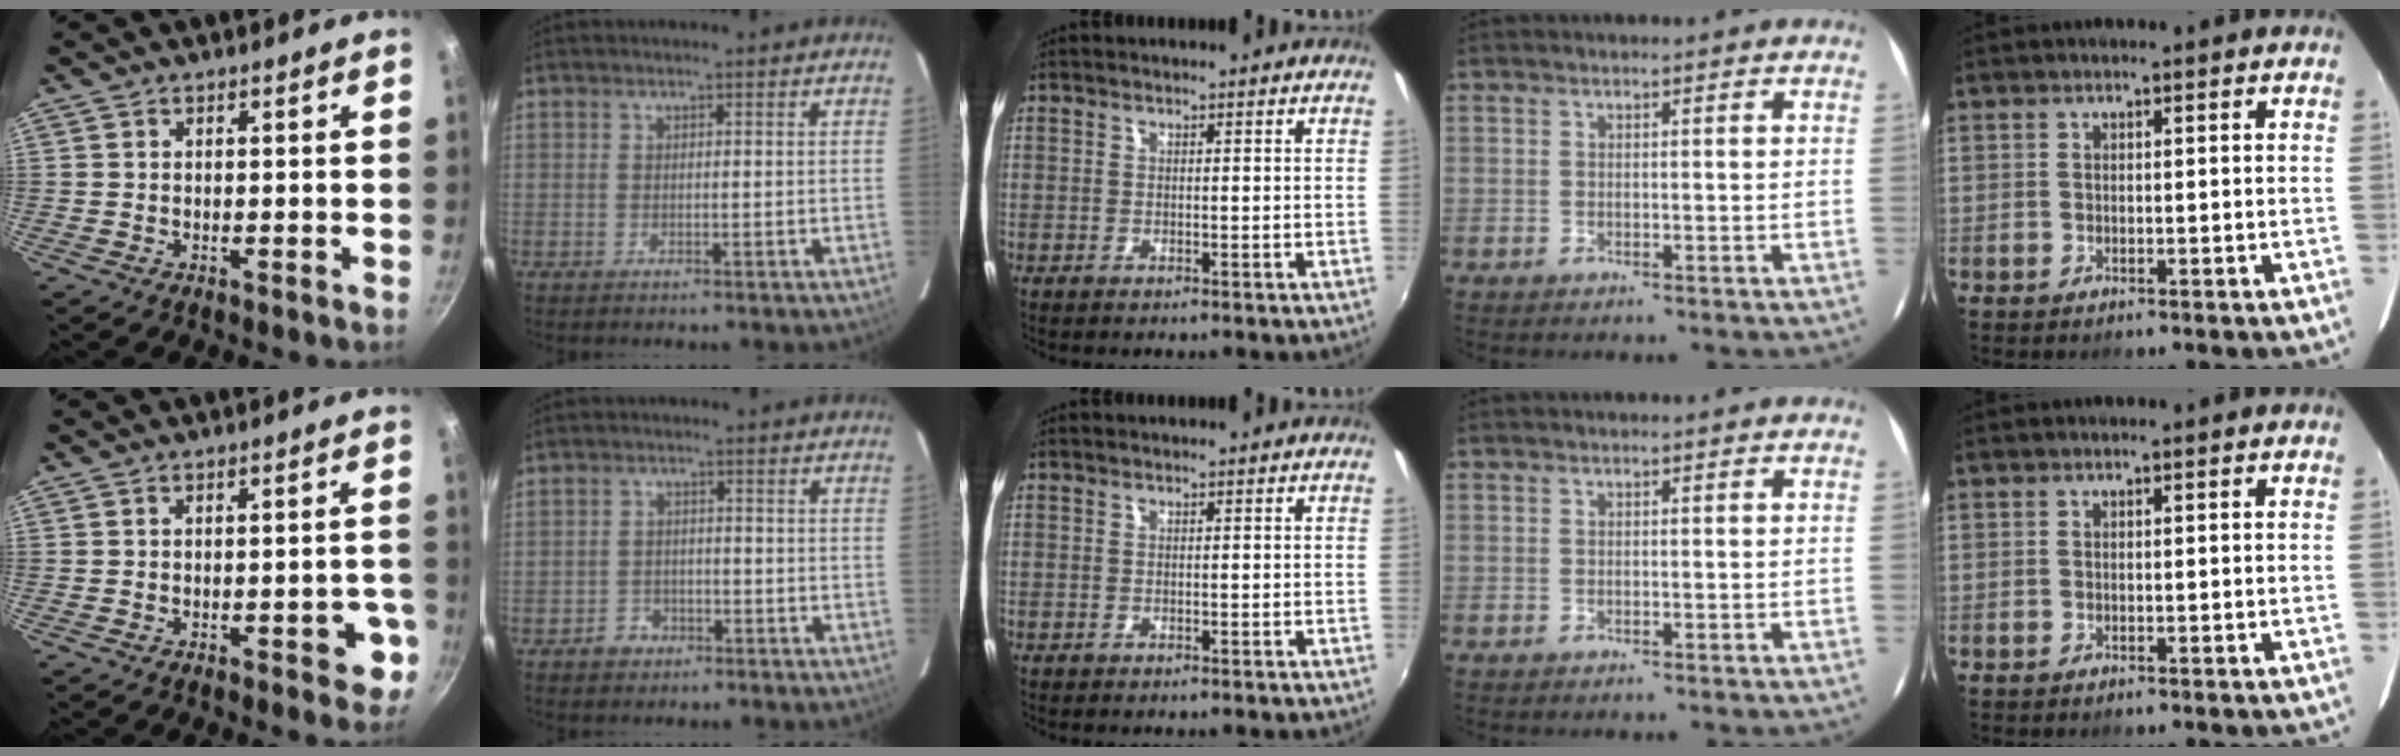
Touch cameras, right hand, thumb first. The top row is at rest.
{"thumb": {"total": 6.1, "force": [-2.4, 2.6, 4.9], "torque": [-0.036, 0.017, -0.028]}, "index": {"total": 3.6, "force": [-2.2, 2.9, 0.5], "torque": [-0.017, 0.011, -0.033]}}